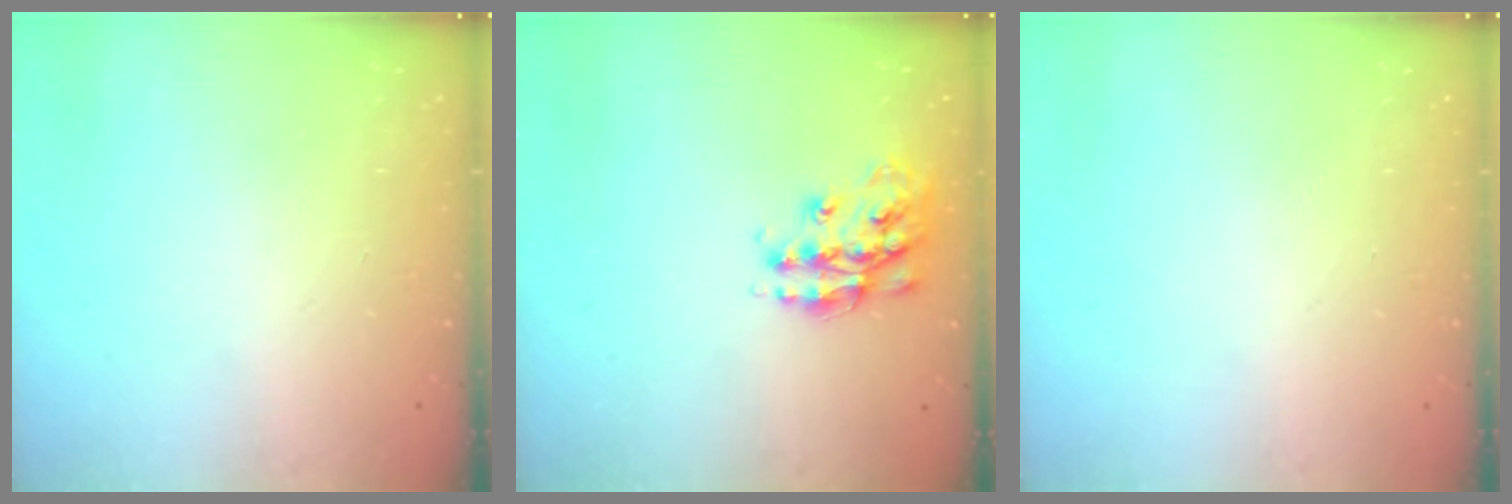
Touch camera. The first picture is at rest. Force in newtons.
{"total": 14.2, "press": 14.2, "slide": 0.9}
{"total": 0.0}